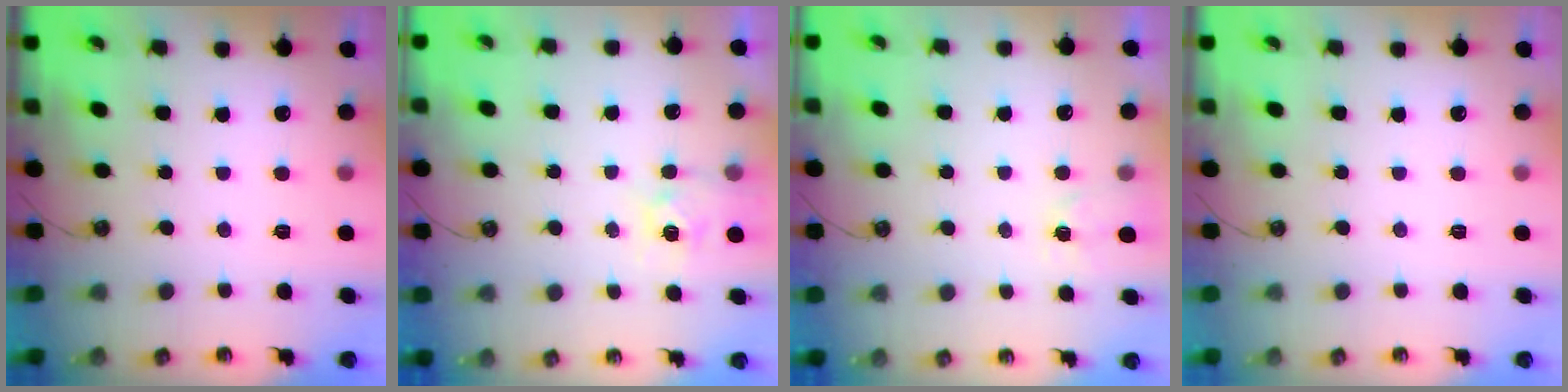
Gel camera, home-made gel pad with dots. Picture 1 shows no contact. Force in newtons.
{"total": 4.3, "press": 4.3, "slide": 0.4}
{"total": 2.5, "press": 2.5, "slide": 0.4}
{"total": 0.0}